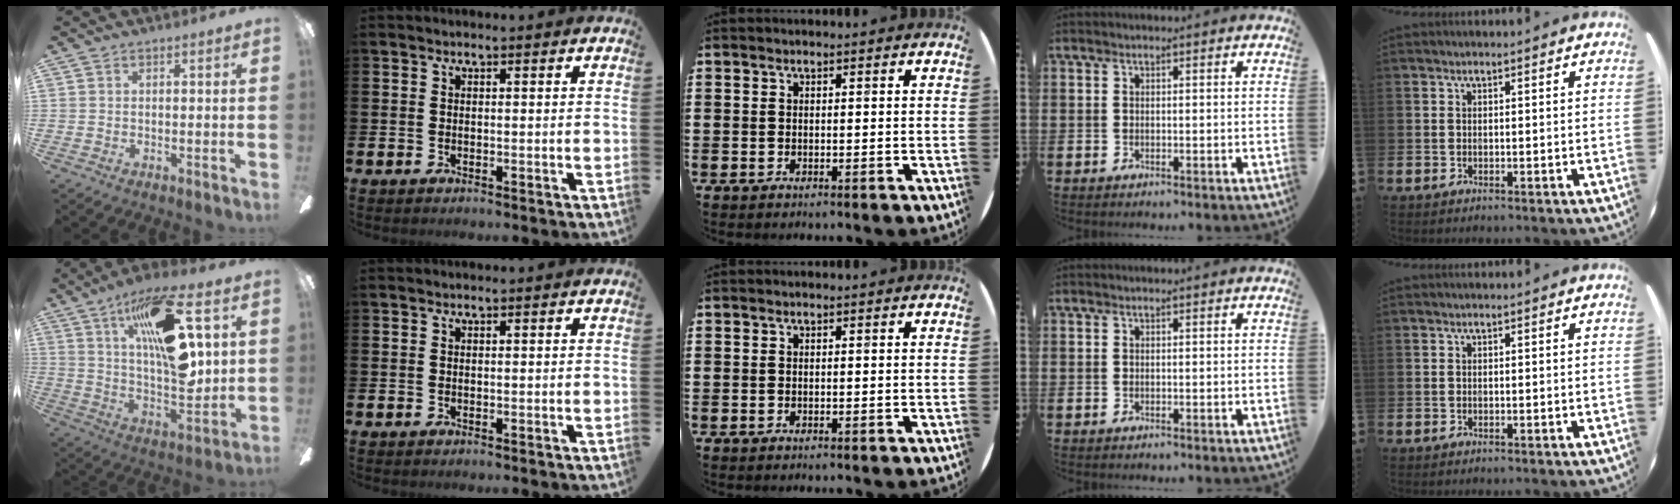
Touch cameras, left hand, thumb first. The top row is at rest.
{"thumb": {"total": 21.1, "force": [9.4, 7.4, 17.4], "torque": [-0.285, -0.045, 0.143]}}